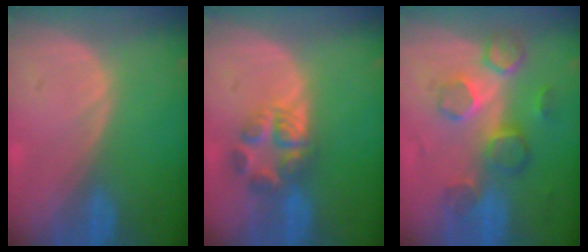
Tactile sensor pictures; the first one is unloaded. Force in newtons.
{"total": 5.6, "press": 5.5, "slide": 1.0}
{"total": 8.6, "press": 7.6, "slide": 4.0}